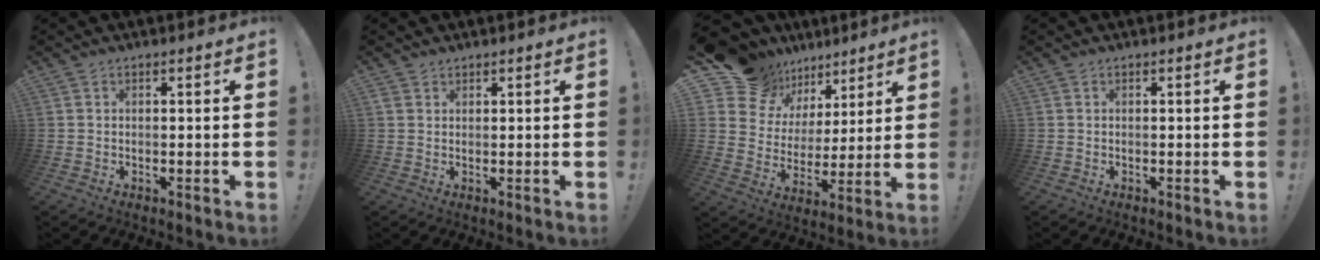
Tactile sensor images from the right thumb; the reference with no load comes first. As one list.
[{"total": 1.6, "force": [1.2, 1.1, 0.3], "torque": [-0.007, -0.003, 0.022]}, {"total": 13.2, "force": [9.7, 8.6, 2.6], "torque": [-0.060, -0.074, 0.189]}, {"total": 0.0}]